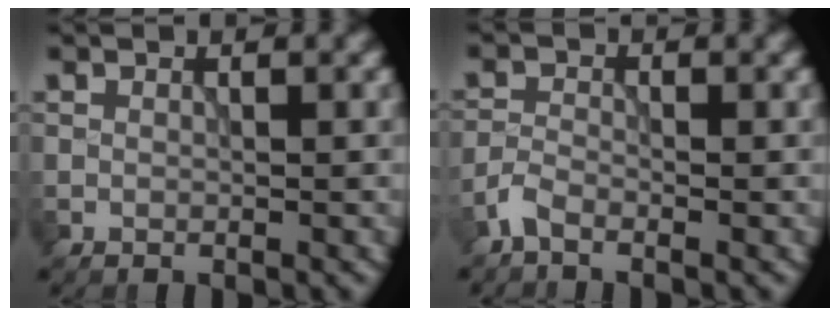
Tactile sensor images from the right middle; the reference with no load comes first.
{"total": 1.6, "force": [-1.3, 0.5, 0.9], "torque": [-0.021, 0.001, -0.037]}